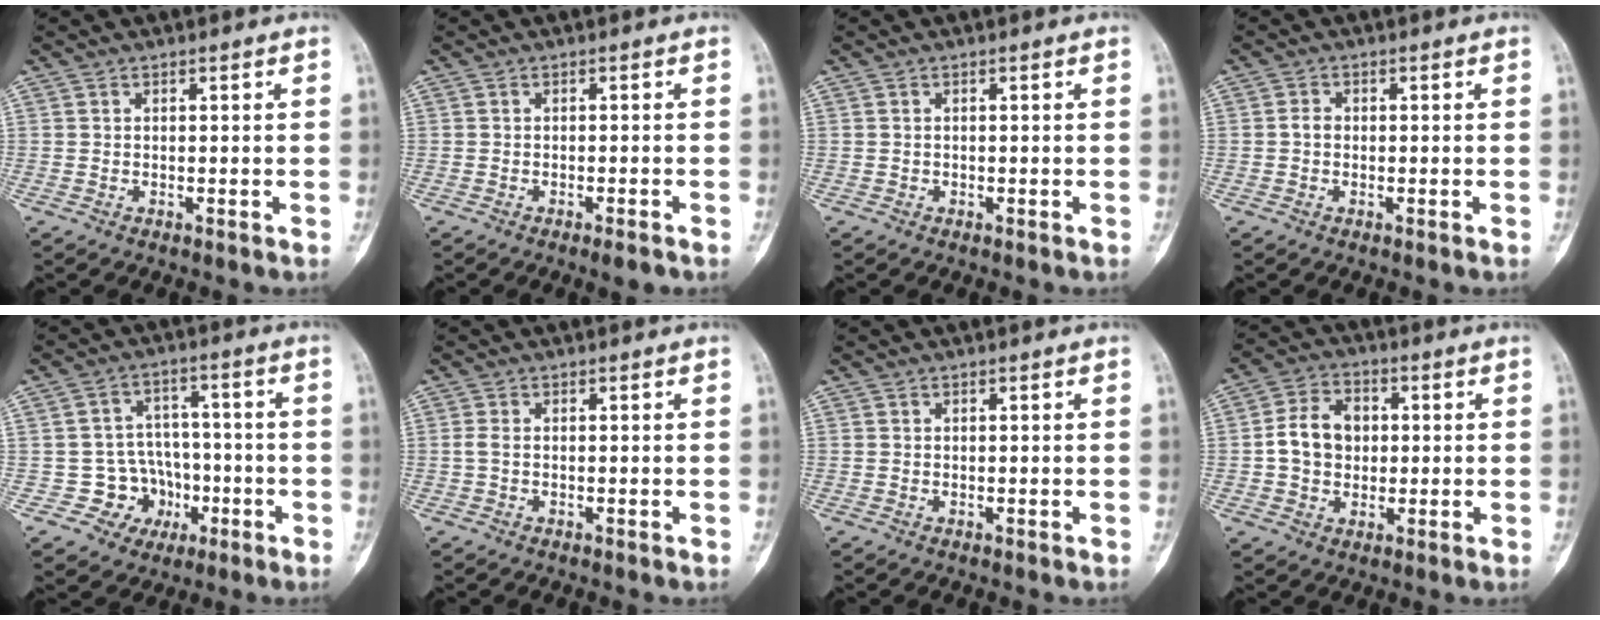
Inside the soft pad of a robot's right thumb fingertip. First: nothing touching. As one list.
[{"total": 2.1, "force": [-1.4, 0.3, 1.5], "torque": [-0.027, 0.004, -0.022]}, {"total": 0.0}, {"total": 1.4, "force": [-0.2, 1.1, 0.8], "torque": [-0.009, 0.004, -0.007]}, {"total": 8.7, "force": [-2.8, 8.1, 1.8], "torque": [0.027, 0.038, -0.038]}, {"total": 1.1, "force": [-0.1, 0.4, 1.0], "torque": [-0.027, -0.002, -0.005]}, {"total": 0.0}, {"total": 8.9, "force": [0.2, 7.1, 5.3], "torque": [-0.068, 0.015, -0.003]}]